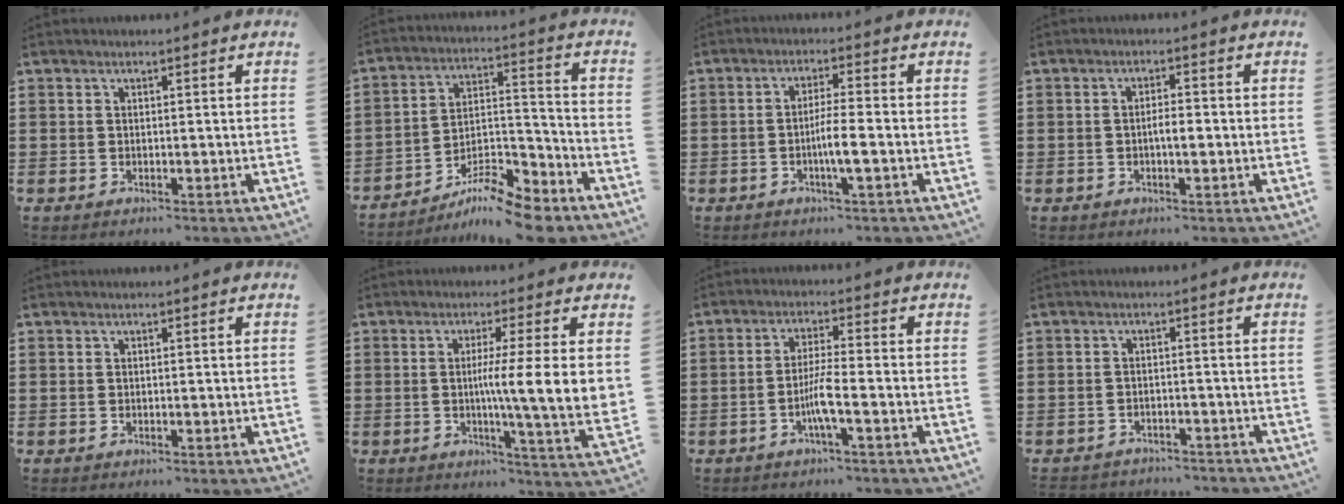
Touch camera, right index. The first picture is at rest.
{"total": 10.1, "force": [-8.6, 2.2, 4.7], "torque": [-0.074, 0.029, -0.165]}
{"total": 4.3, "force": [-1.3, 0.1, 4.1], "torque": [-0.080, -0.007, -0.028]}
{"total": 2.5, "force": [-0.6, 0.7, 2.3], "torque": [-0.041, 0.002, -0.012]}
{"total": 0.0}
{"total": 8.7, "force": [1.0, -0.1, 8.7], "torque": [-0.152, -0.013, 0.011]}
{"total": 4.8, "force": [-1.8, 0.1, 4.4], "torque": [-0.091, -0.010, -0.036]}
{"total": 2.3, "force": [-2.3, 0.3, -0.2], "torque": [-0.004, 0.000, -0.052]}